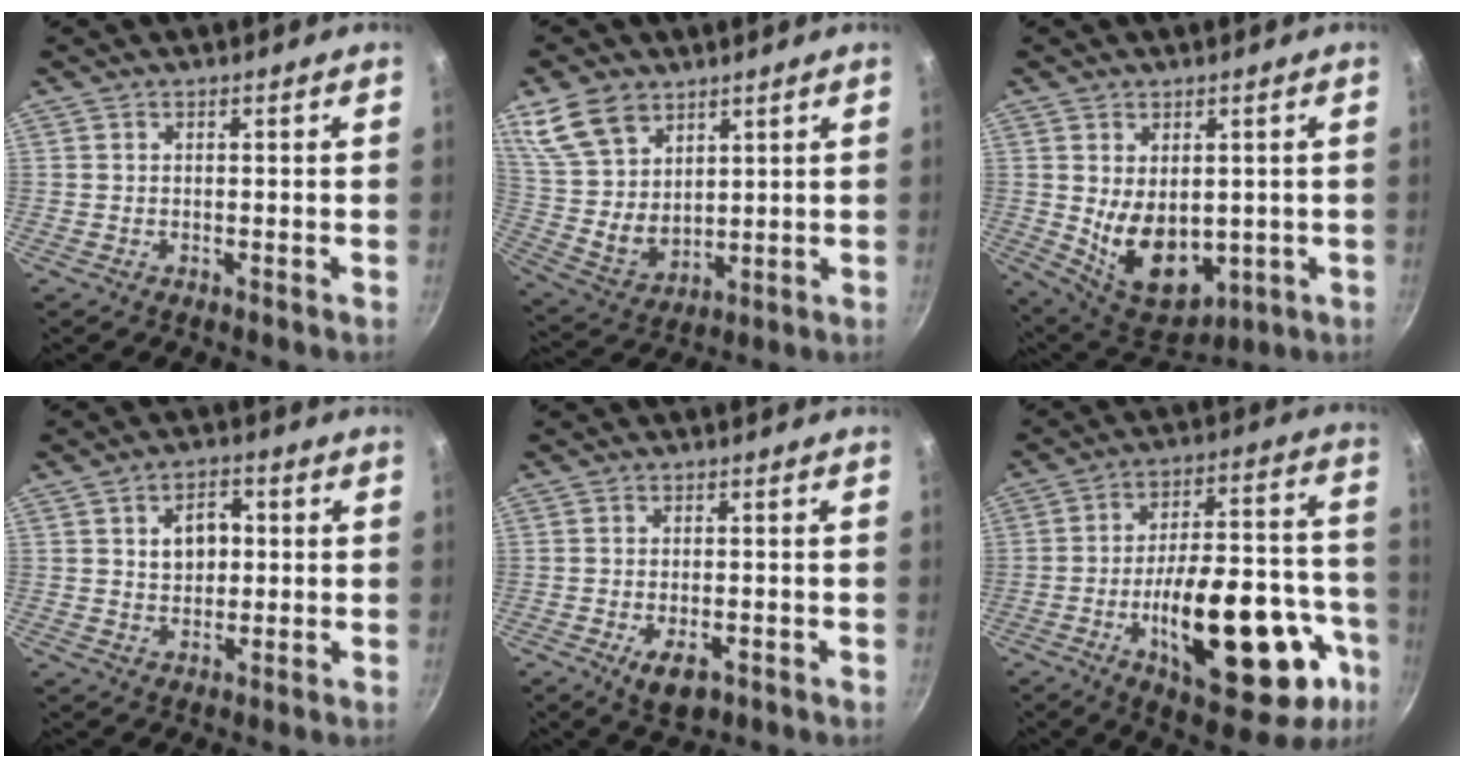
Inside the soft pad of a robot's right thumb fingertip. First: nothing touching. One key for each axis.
{"total": 13.5, "fx": 7.7, "fy": 8.8, "fz": 6.7, "tx": -0.106, "ty": -0.034, "tz": 0.169}
{"total": 13.0, "fx": -0.4, "fy": 8.6, "fz": 9.8, "tx": -0.130, "ty": -0.029, "tz": 0.024}
{"total": 6.7, "fx": 1.1, "fy": 4.8, "fz": 4.5, "tx": -0.045, "ty": 0.006, "tz": 0.016}
{"total": 5.9, "fx": -2.4, "fy": 3.1, "fz": 4.4, "tx": -0.064, "ty": 0.004, "tz": -0.031}
{"total": 28.9, "fx": -10.3, "fy": 12.7, "fz": 23.9, "tx": -0.309, "ty": 0.045, "tz": -0.135}